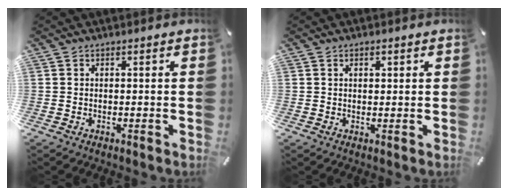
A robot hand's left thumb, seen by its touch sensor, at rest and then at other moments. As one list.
[{"total": 1.4, "force": [0.6, 0.9, 0.9], "torque": [-0.012, 0.001, 0.008]}]